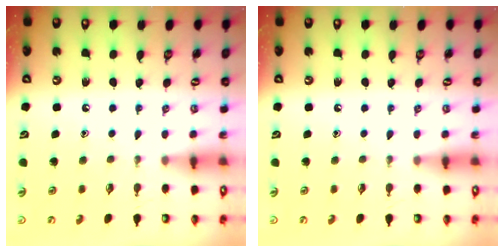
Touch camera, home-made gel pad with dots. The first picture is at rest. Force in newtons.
{"total": 0.0}